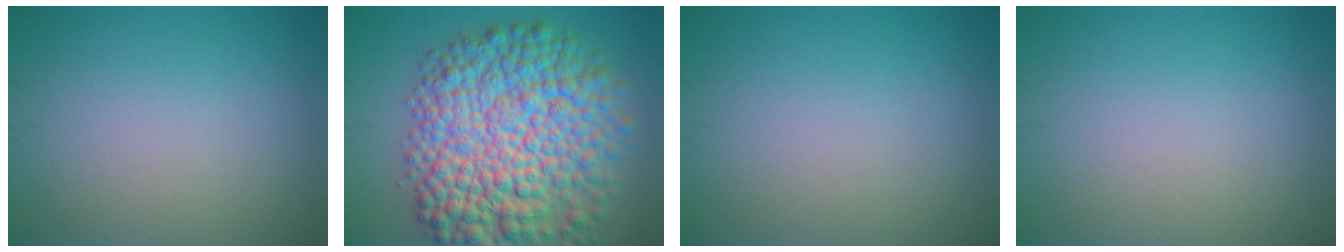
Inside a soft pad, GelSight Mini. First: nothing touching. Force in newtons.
{"total": 13.7, "press": 13.7, "slide": 0.3}
{"total": 0.0}
{"total": 0.0}